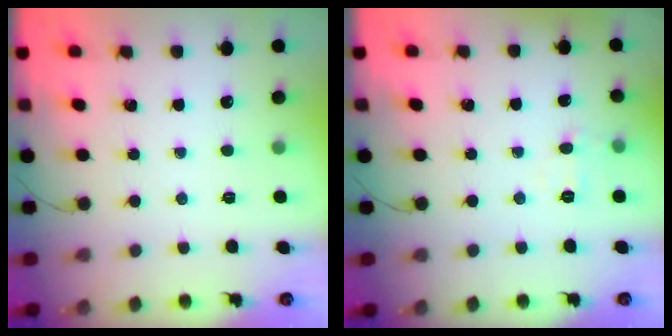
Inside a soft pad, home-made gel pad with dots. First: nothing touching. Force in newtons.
{"total": 5.0, "press": 4.8, "slide": 1.5}